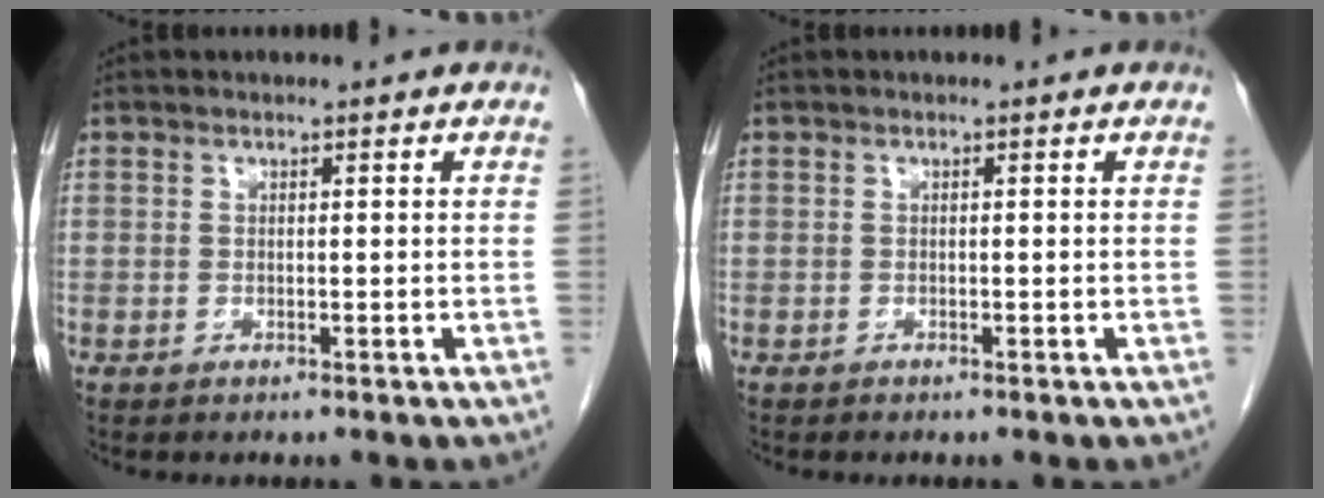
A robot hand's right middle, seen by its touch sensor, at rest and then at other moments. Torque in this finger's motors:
{"motor_torque": [0.76, -0.58, 0.01, 0.01]}